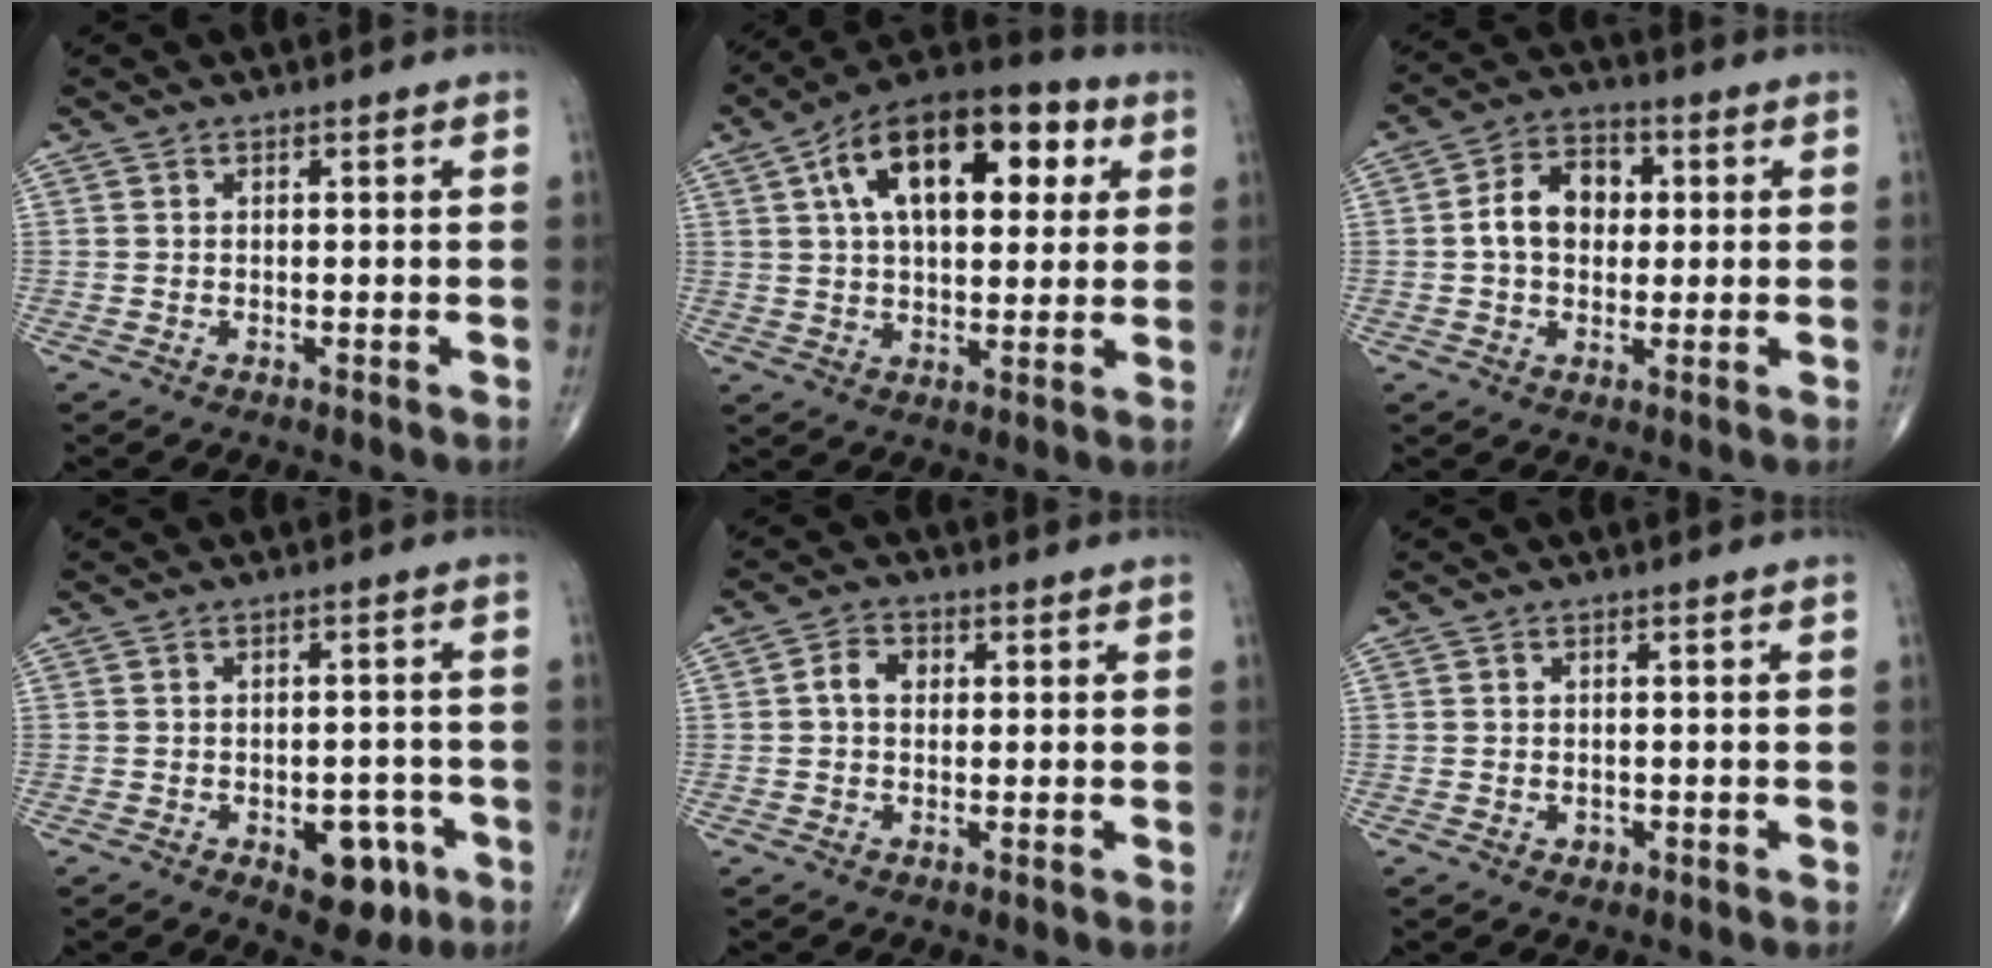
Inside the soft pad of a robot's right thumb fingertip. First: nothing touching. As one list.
[{"total": 21.0, "force": [6.7, 10.9, 16.6], "torque": [-0.232, 0.017, 0.097]}, {"total": 9.0, "force": [0.7, 6.6, 6.2], "torque": [-0.084, 0.021, 0.005]}, {"total": 7.9, "force": [-3.4, 4.4, 5.6], "torque": [-0.042, 0.018, -0.036]}, {"total": 3.4, "force": [0.4, 2.6, 2.2], "torque": [-0.036, 0.012, 0.002]}, {"total": 1.1, "force": [-0.4, 0.9, 0.5], "torque": [-0.003, 0.002, -0.003]}]